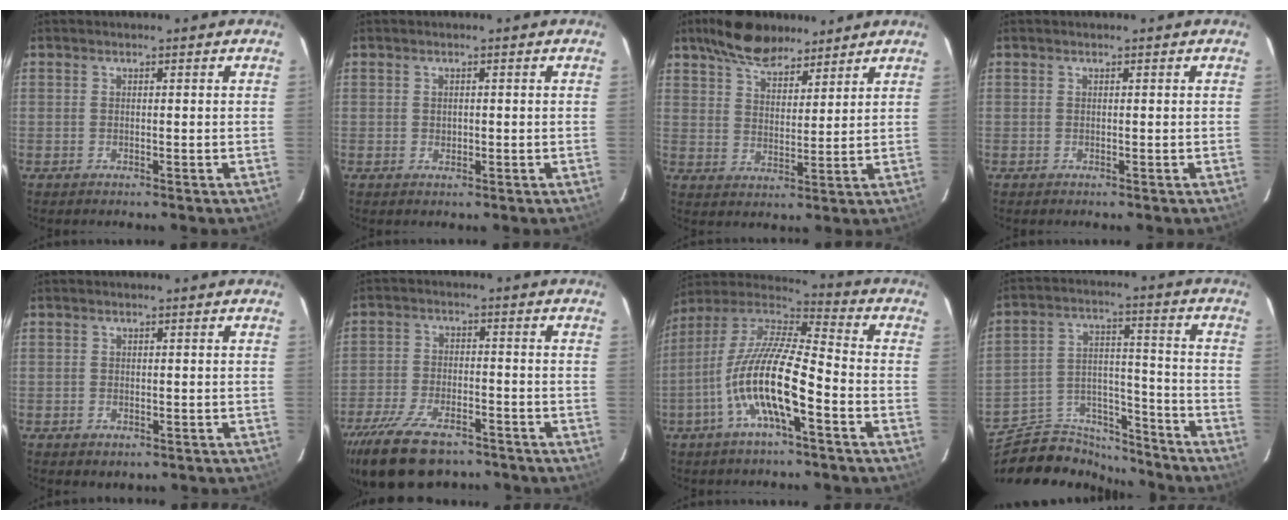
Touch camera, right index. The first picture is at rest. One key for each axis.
{"total": 1.2, "fx": 0.0, "fy": 1.0, "fz": 0.6, "tx": -0.009, "ty": 0.002, "tz": 0.001}
{"total": 11.0, "fx": 8.4, "fy": 4.6, "fz": 5.5, "tx": -0.100, "ty": 0.021, "tz": 0.148}
{"total": 0.0}
{"total": 2.1, "fx": -1.0, "fy": 1.6, "fz": 1.0, "tx": -0.019, "ty": -0.004, "tz": -0.008}
{"total": 16.2, "fx": -11.8, "fy": 7.0, "fz": 8.6, "tx": -0.193, "ty": -0.027, "tz": -0.198}
{"total": 16.2, "fx": -6.2, "fy": 3.3, "fz": 14.6, "tx": -0.278, "ty": -0.010, "tz": -0.125}
{"total": 13.7, "fx": -12.2, "fy": 5.6, "fz": 2.3, "tx": -0.048, "ty": 0.058, "tz": -0.198}